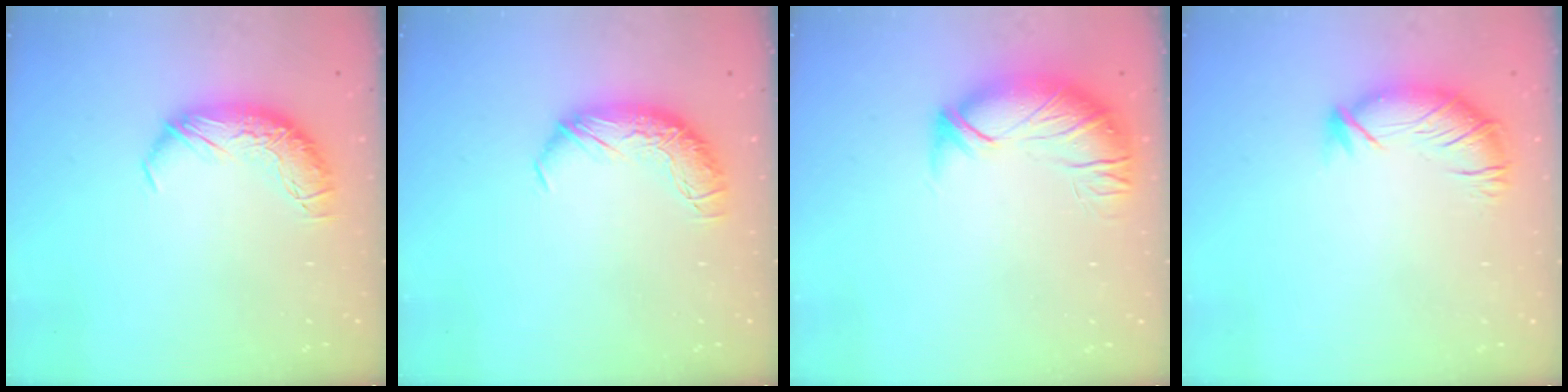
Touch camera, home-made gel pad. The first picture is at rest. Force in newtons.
{"total": 0.0}
{"total": 2.8, "press": 1.3, "slide": 2.5}
{"total": 2.8, "press": 2.0, "slide": 2.0}